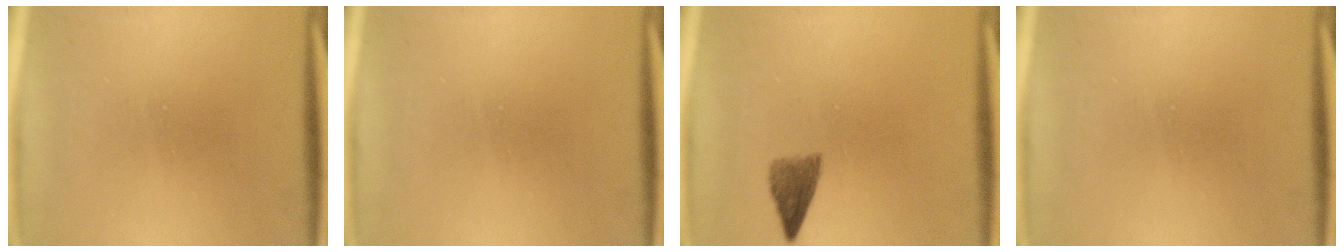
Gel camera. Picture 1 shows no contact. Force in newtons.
{"total": 0.0}
{"total": 3.0}
{"total": 0.0}